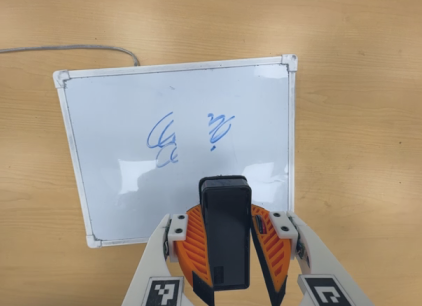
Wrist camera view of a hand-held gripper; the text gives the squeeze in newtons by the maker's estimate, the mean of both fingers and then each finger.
{"total": 9.5, "left": 9.1, "right": 9.9}